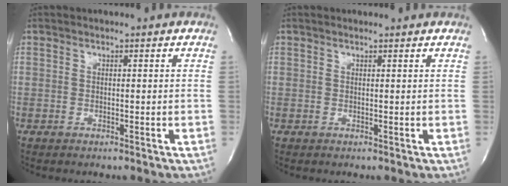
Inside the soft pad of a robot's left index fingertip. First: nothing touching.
{"total": 1.3, "force": [1.3, -0.1, 0.1], "torque": [-0.009, 0.003, 0.018]}